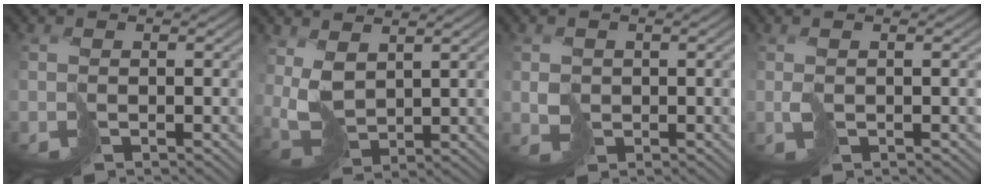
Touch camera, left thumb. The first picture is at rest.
{"total": 5.8, "force": [2.5, 3.0, 4.2], "torque": [-0.118, -0.001, 0.054]}
{"total": 2.3, "force": [0.2, 1.8, 1.4], "torque": [-0.035, -0.002, 0.007]}
{"total": 1.9, "force": [0.1, 0.4, 1.8], "torque": [-0.043, 0.005, 0.003]}